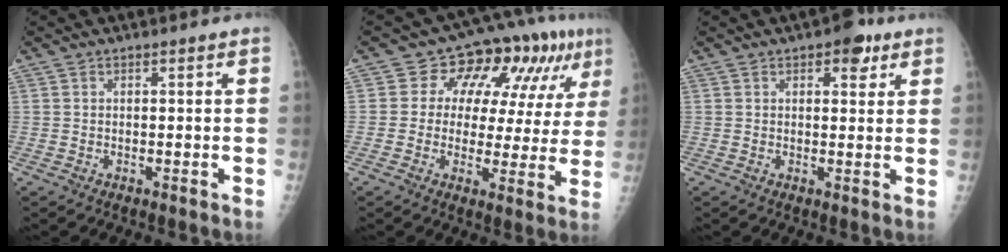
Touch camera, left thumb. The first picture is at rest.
{"total": 14.3, "force": [5.6, 8.2, 10.3], "torque": [-0.094, 0.008, 0.072]}
{"total": 4.7, "force": [2.6, 2.6, 3.0], "torque": [-0.015, -0.007, 0.027]}